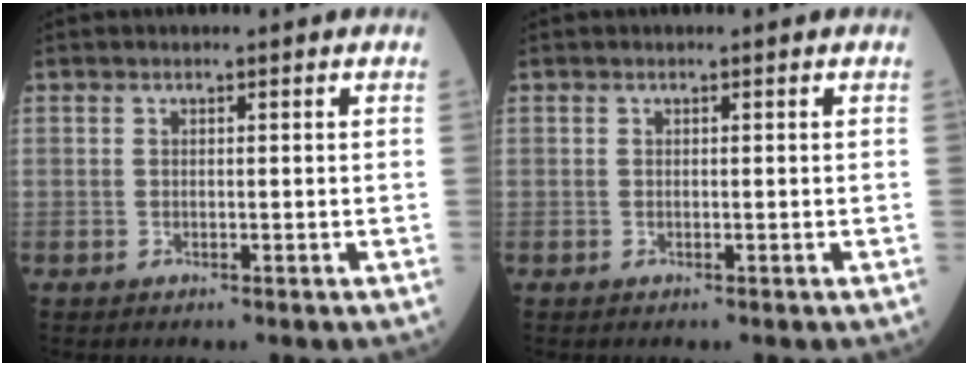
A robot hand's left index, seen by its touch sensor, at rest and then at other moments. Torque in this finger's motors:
{"motor_torque": [0.49, -0.59, -0.06, 0.01]}